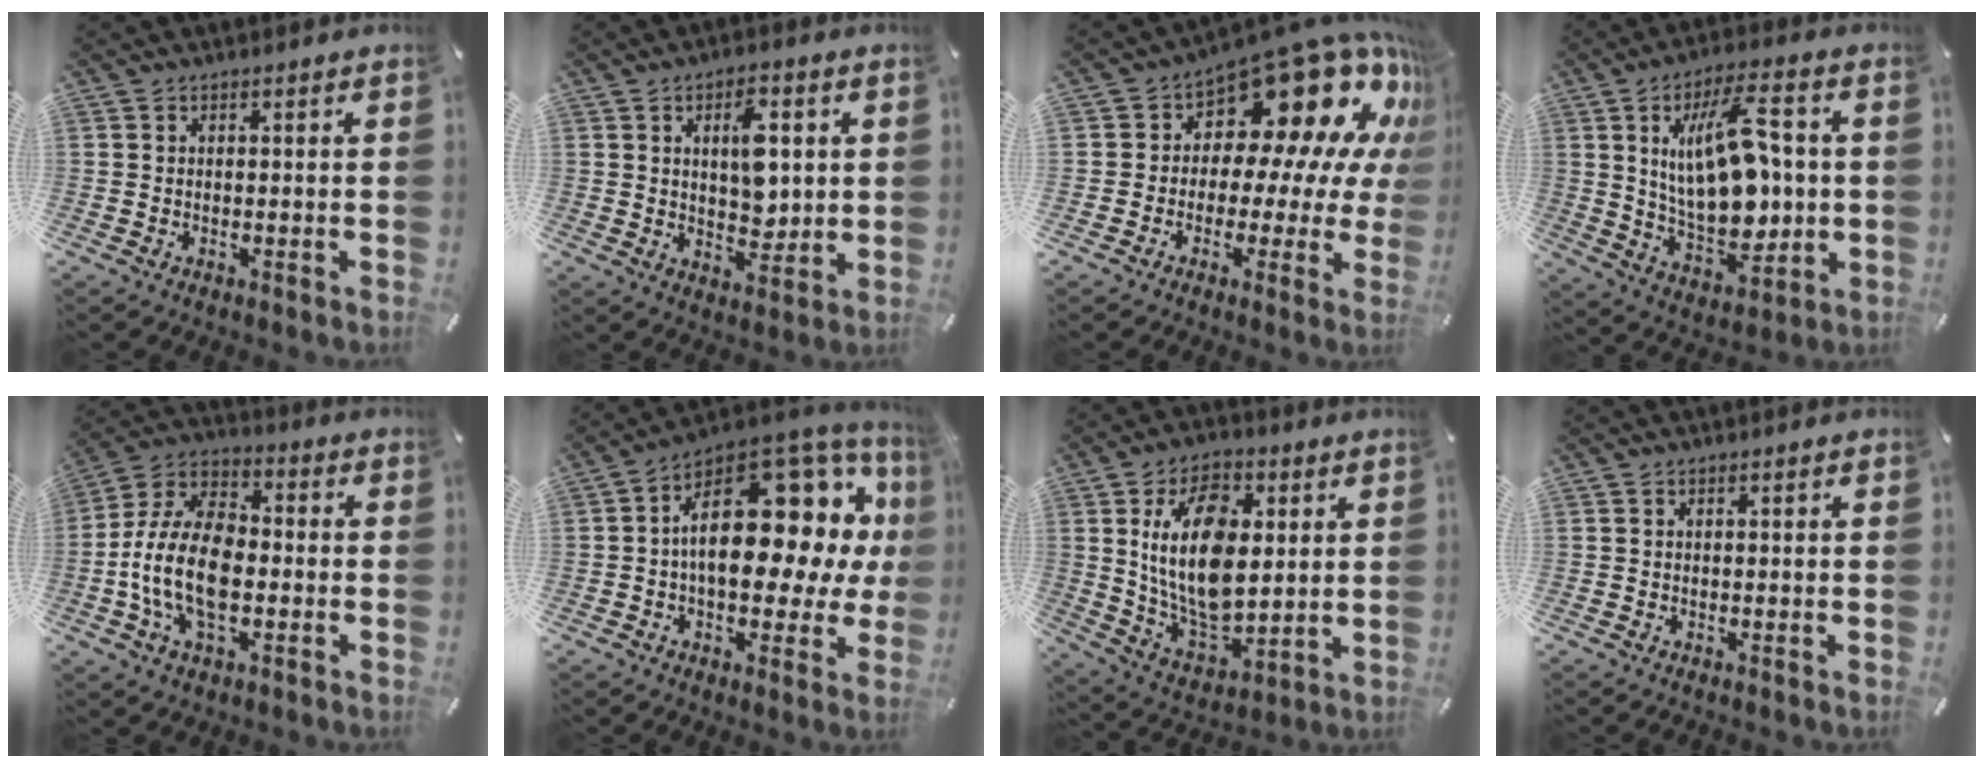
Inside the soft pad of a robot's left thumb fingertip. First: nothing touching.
{"total": 9.3, "force": [2.2, 5.8, 6.9], "torque": [-0.085, -0.006, 0.031]}
{"total": 17.7, "force": [10.4, 9.3, 10.8], "torque": [-0.161, -0.092, 0.177]}
{"total": 20.1, "force": [2.8, 10.6, 16.8], "torque": [-0.296, -0.005, 0.043]}
{"total": 14.6, "force": [-3.8, 8.8, 11.0], "torque": [-0.241, 0.007, -0.072]}
{"total": 22.3, "force": [5.3, 12.8, 17.4], "torque": [-0.225, -0.053, 0.100]}
{"total": 18.1, "force": [3.8, 11.3, 13.6], "torque": [-0.278, -0.010, 0.064]}
{"total": 0.0}